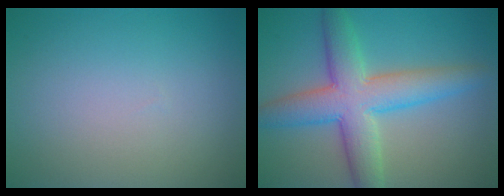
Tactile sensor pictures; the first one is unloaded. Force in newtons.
{"total": 7.5, "press": 7.5, "slide": 0.2}